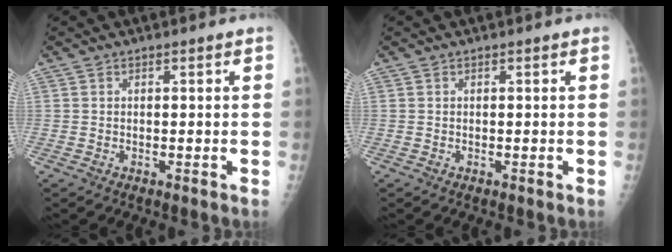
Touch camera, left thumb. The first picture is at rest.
{"total": 0.0}